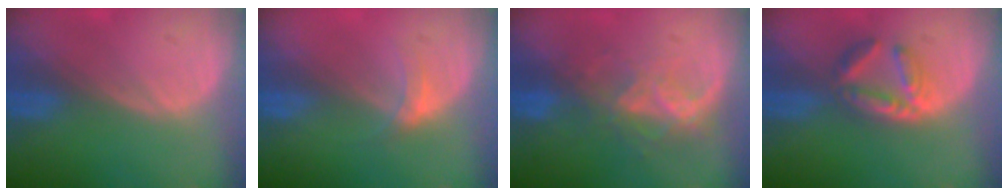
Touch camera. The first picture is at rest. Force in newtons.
{"total": 2.6, "press": 2.2, "slide": 1.4}
{"total": 6.8, "press": 6.2, "slide": 2.8}
{"total": 5.3, "press": 5.2, "slide": 0.8}